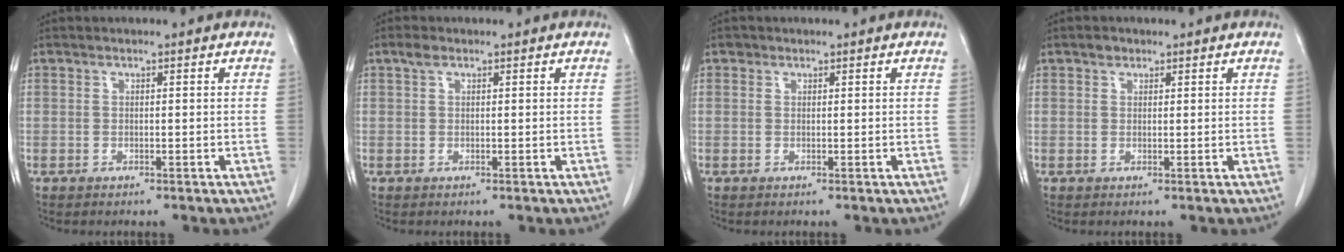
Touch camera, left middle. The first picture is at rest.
{"total": 1.2, "force": [0.8, 0.6, 0.7], "torque": [-0.016, 0.010, 0.014]}
{"total": 0.6, "force": [0.4, 0.4, 0.0], "torque": [0.001, 0.000, 0.005]}
{"total": 1.1, "force": [0.8, 0.7, 0.3], "torque": [-0.003, 0.000, 0.011]}